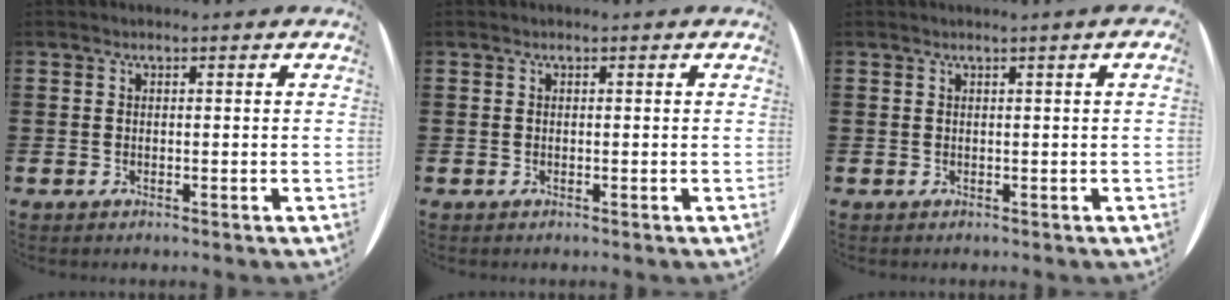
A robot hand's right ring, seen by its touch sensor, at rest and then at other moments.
{"total": 0.0}
{"total": 0.7, "force": [0.2, -0.3, 0.6], "torque": [-0.008, -0.004, 0.004]}